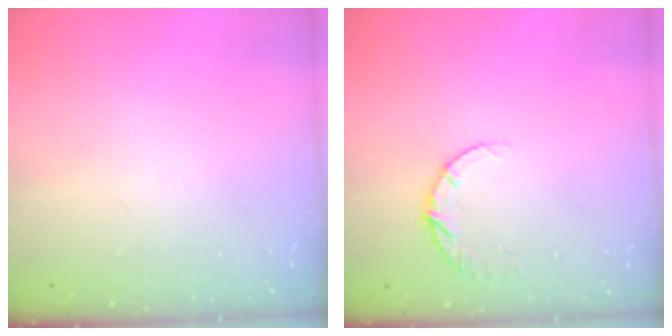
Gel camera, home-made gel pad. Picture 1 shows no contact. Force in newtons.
{"total": 6.3, "press": 6.3, "slide": 0.6}